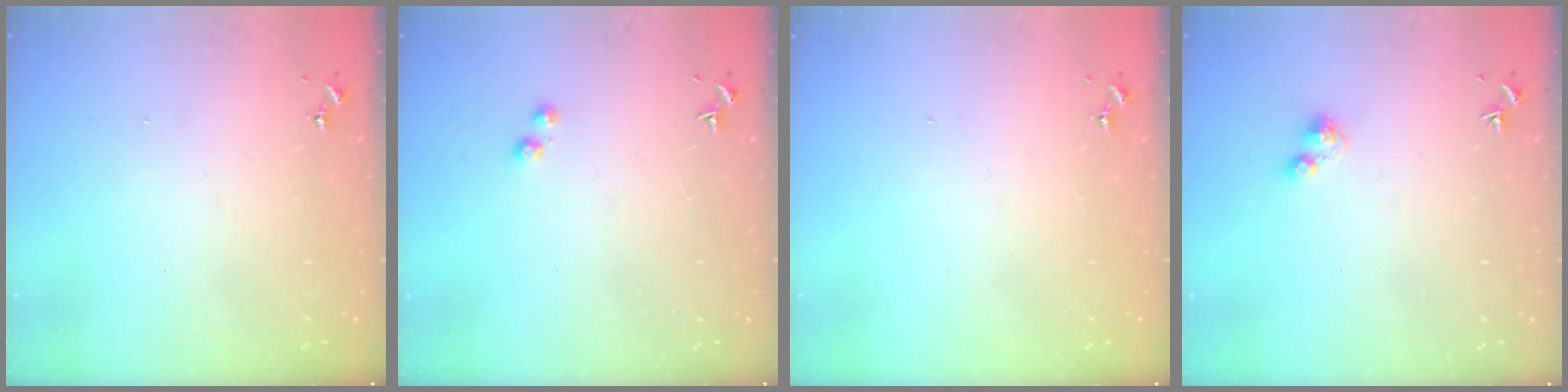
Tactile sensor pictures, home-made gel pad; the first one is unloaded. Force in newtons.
{"total": 2.4, "press": 2.3, "slide": 0.9}
{"total": 0.0}
{"total": 2.7, "press": 2.7, "slide": 0.4}